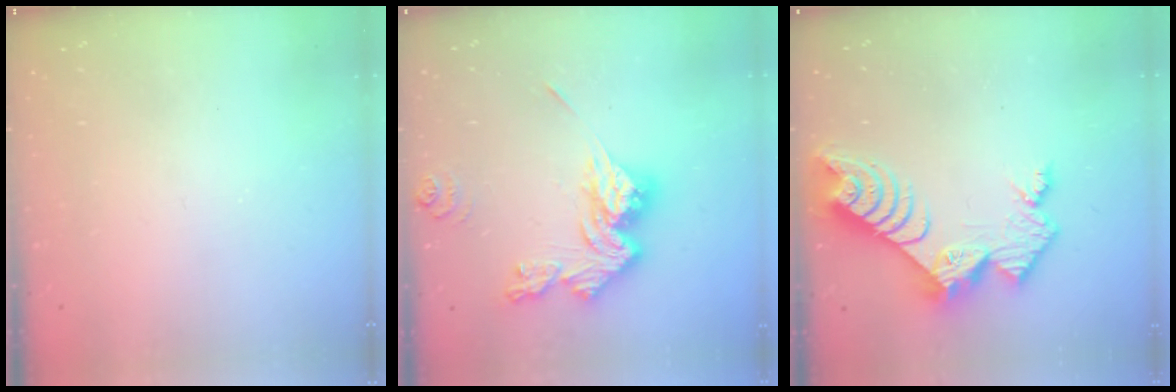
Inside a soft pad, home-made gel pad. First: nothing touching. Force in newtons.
{"total": 15.3, "press": 15.2, "slide": 1.4}
{"total": 11.2, "press": 11.1, "slide": 0.9}